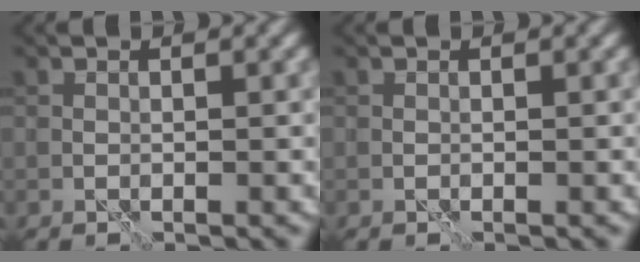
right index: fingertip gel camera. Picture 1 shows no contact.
{"total": 0.0}